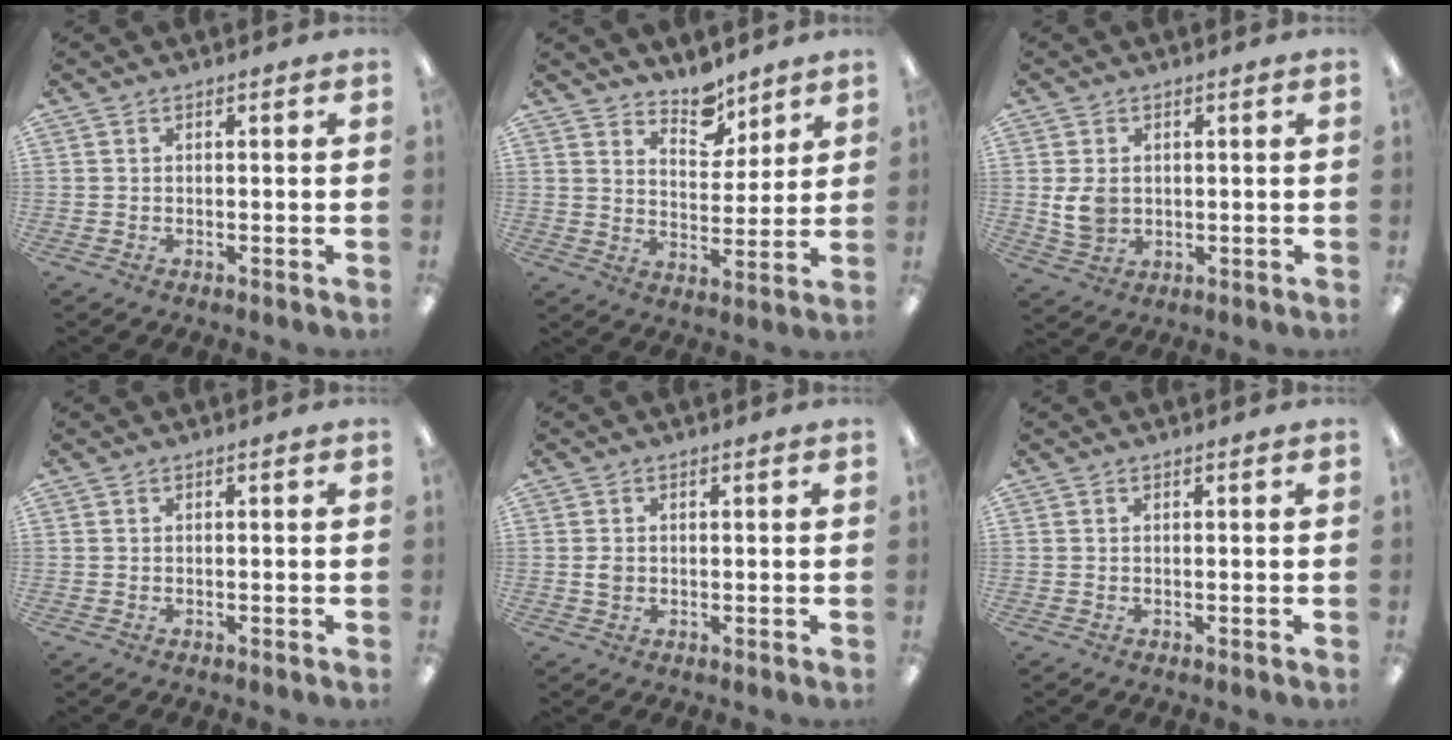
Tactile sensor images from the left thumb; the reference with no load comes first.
{"total": 8.4, "force": [7.2, 3.7, 2.1], "torque": [-0.017, -0.055, 0.132]}
{"total": 5.7, "force": [0.6, 4.5, 3.4], "torque": [-0.070, 0.002, 0.013]}
{"total": 0.0}
{"total": 1.7, "force": [0.0, 1.4, 1.0], "torque": [-0.021, 0.004, 0.000]}
{"total": 0.0}